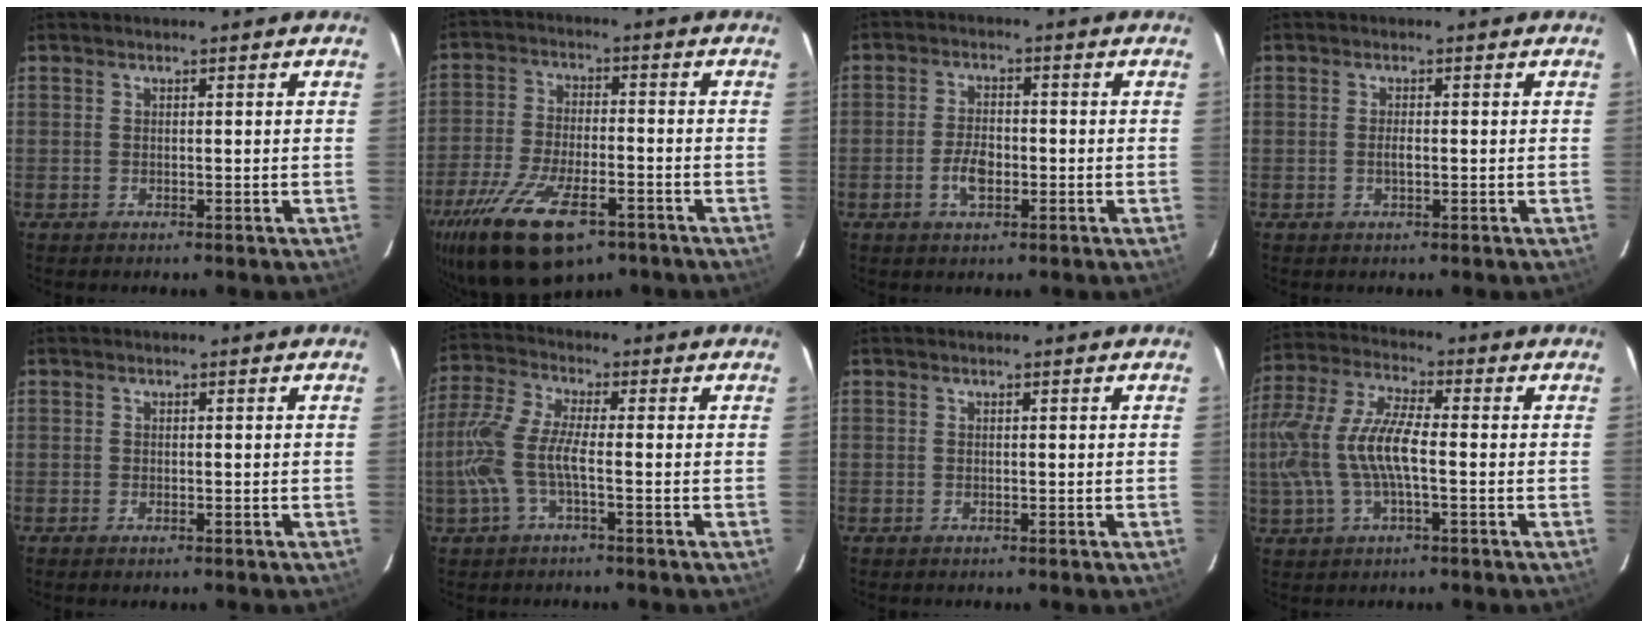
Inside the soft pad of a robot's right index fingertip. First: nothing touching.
{"total": 19.9, "force": [-12.0, 8.5, 13.4], "torque": [-0.285, -0.048, -0.202]}
{"total": 4.9, "force": [-1.7, 2.6, 3.8], "torque": [-0.079, 0.002, -0.028]}
{"total": 1.3, "force": [-0.3, 0.4, 1.2], "torque": [-0.023, -0.001, -0.006]}
{"total": 0.8, "force": [-0.5, 0.4, 0.5], "torque": [-0.008, -0.003, -0.009]}
{"total": 9.0, "force": [-2.3, 2.0, 8.4], "torque": [-0.198, 0.001, -0.045]}
{"total": 0.0}
{"total": 14.2, "force": [-1.6, 4.9, 13.2], "torque": [-0.272, 0.003, -0.031]}